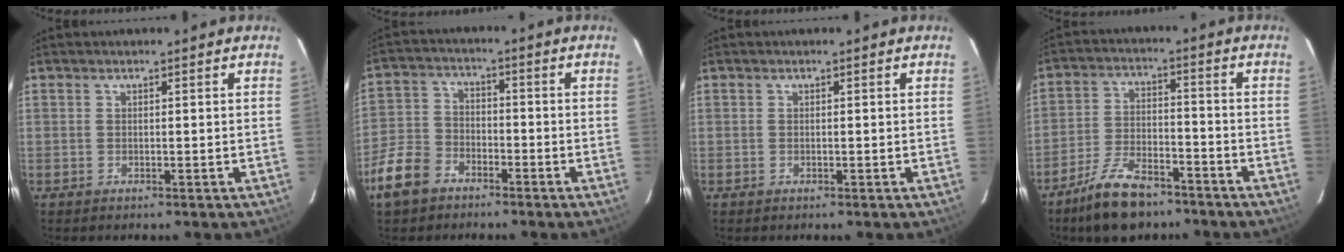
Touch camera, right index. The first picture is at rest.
{"total": 9.9, "force": [-6.2, 6.3, 4.2], "torque": [-0.110, 0.015, -0.120]}
{"total": 0.0}
{"total": 11.5, "force": [-8.8, 4.5, 5.9], "torque": [-0.129, -0.001, -0.154]}